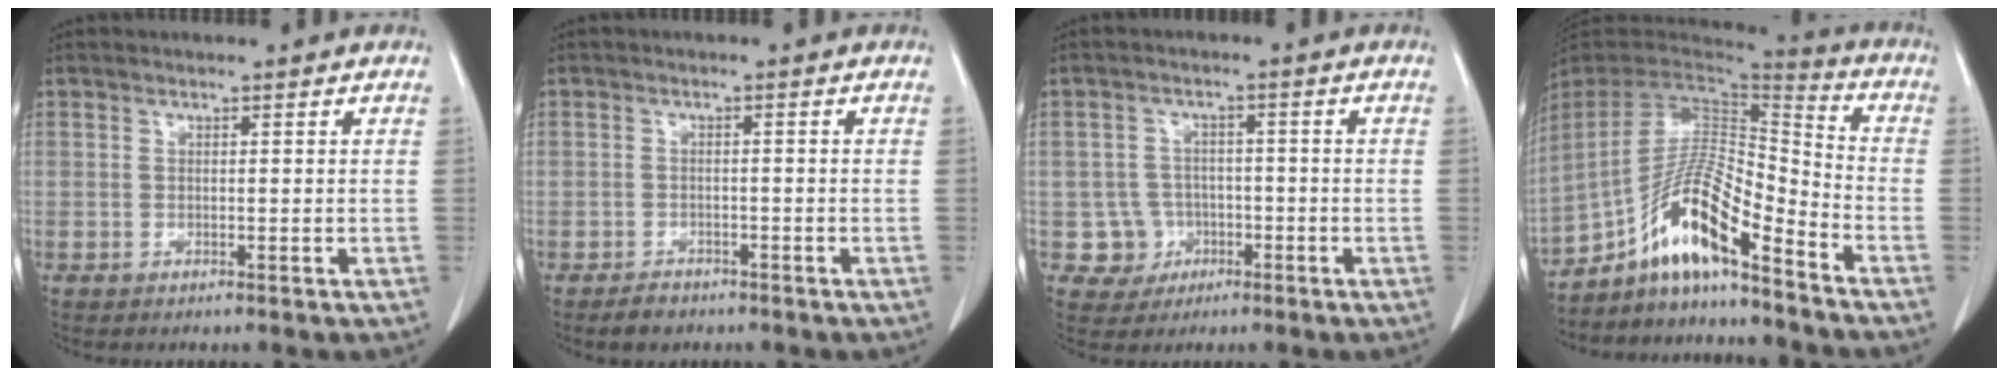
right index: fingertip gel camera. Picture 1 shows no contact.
{"total": 2.6, "force": [-2.0, 1.5, 0.7], "torque": [-0.015, 0.002, -0.027]}
{"total": 4.9, "force": [-1.4, 4.6, 0.0], "torque": [0.010, 0.014, -0.018]}
{"total": 14.0, "force": [-10.0, 1.4, 9.6], "torque": [-0.175, 0.012, -0.181]}